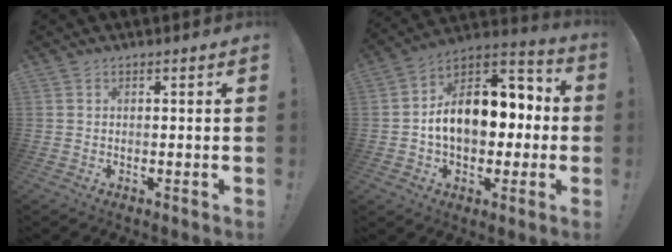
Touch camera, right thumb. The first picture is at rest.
{"total": 16.7, "force": [0.2, 11.7, 11.9], "torque": [-0.168, 0.008, 0.012]}